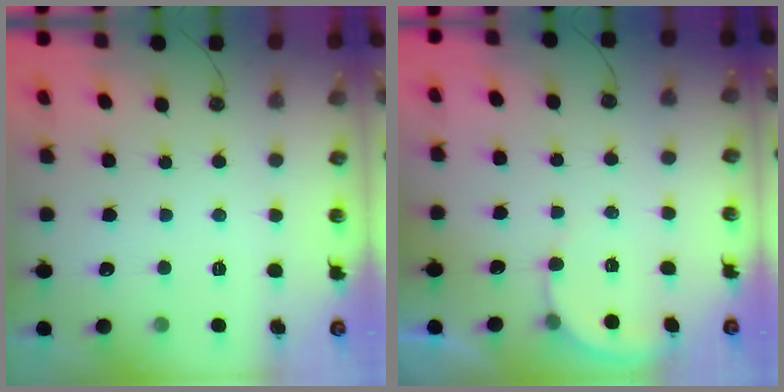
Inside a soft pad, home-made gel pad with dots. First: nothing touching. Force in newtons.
{"total": 2.7, "press": 2.7, "slide": 0.1}